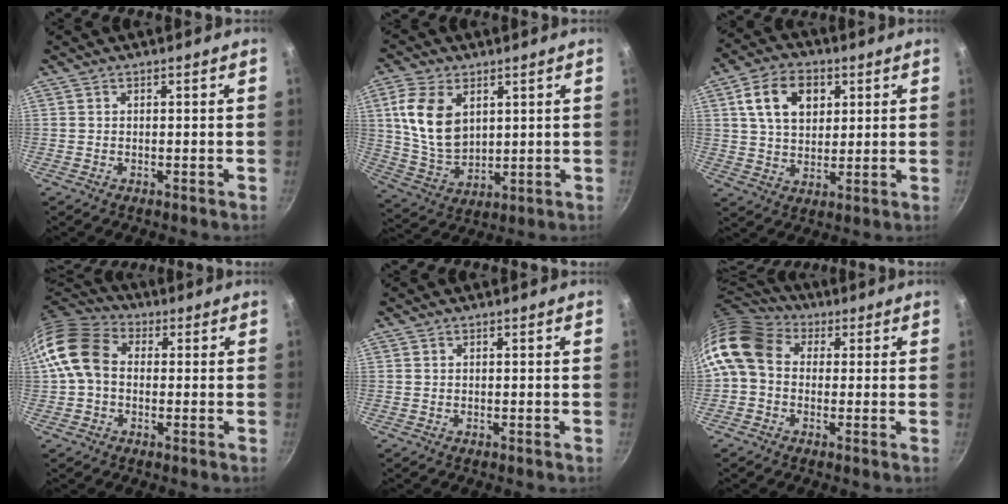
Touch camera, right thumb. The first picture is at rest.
{"total": 12.7, "force": [3.8, 8.3, 8.9], "torque": [-0.152, -0.022, 0.087]}
{"total": 11.2, "force": [3.7, 7.7, 7.3], "torque": [-0.106, -0.002, 0.062]}
{"total": 12.1, "force": [0.5, 9.2, 7.9], "torque": [-0.130, 0.027, -0.008]}
{"total": 0.0}
{"total": 12.0, "force": [1.7, 9.5, 7.3], "torque": [-0.132, 0.022, 0.009]}